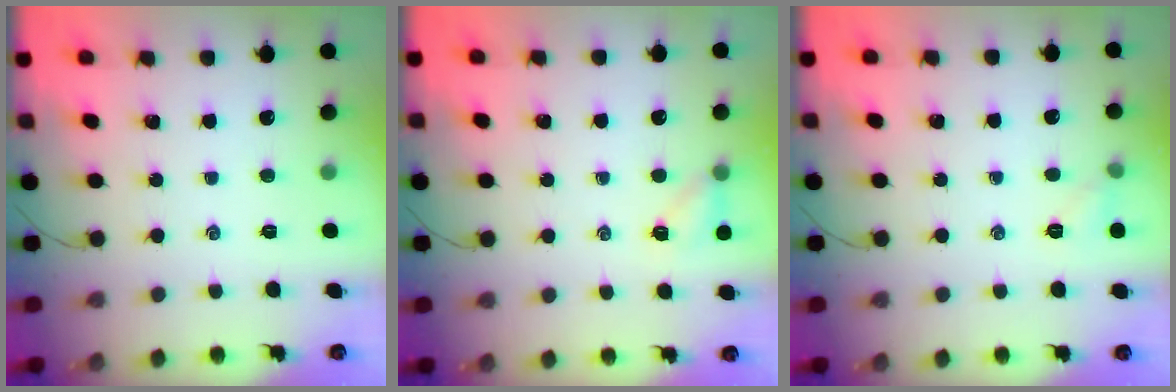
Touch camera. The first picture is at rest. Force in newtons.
{"total": 4.8, "press": 4.5, "slide": 1.5}
{"total": 4.7, "press": 4.5, "slide": 1.5}